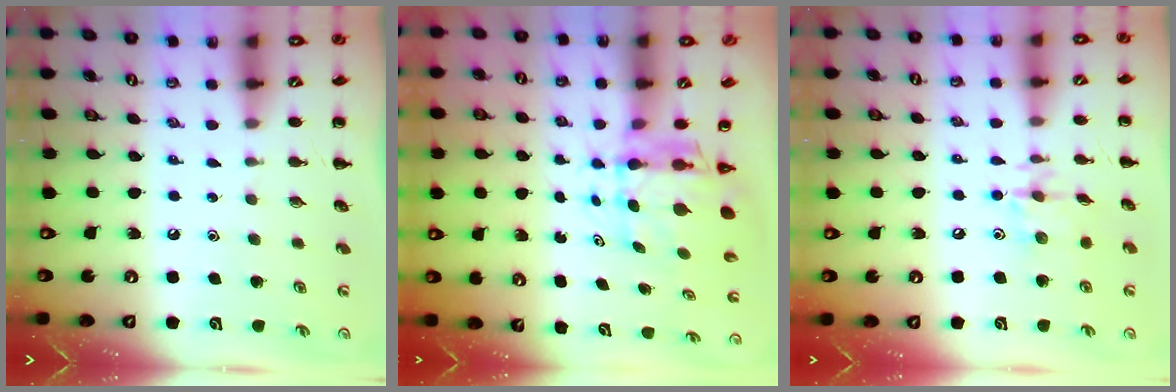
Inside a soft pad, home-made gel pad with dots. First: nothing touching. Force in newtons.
{"total": 6.3, "press": 6.2, "slide": 1.5}
{"total": 7.6, "press": 7.5, "slide": 0.6}